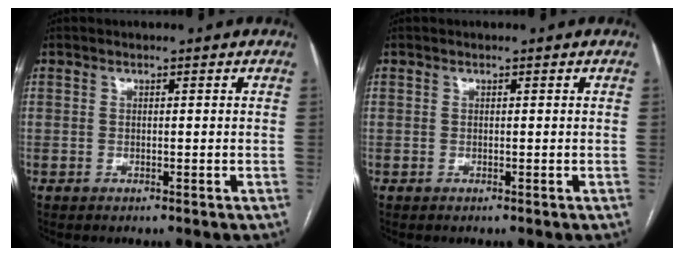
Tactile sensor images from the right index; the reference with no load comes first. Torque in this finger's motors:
{"motor_torque": [0.00, 0.00, 0.00, 0.01]}